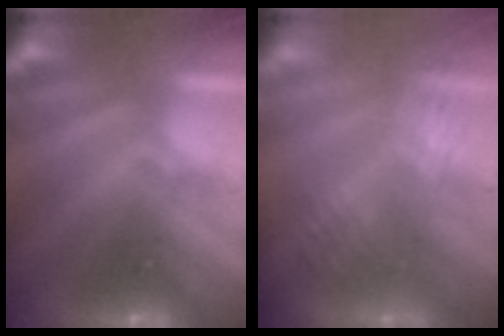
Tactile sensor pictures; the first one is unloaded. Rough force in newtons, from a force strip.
{"total": 2.5}